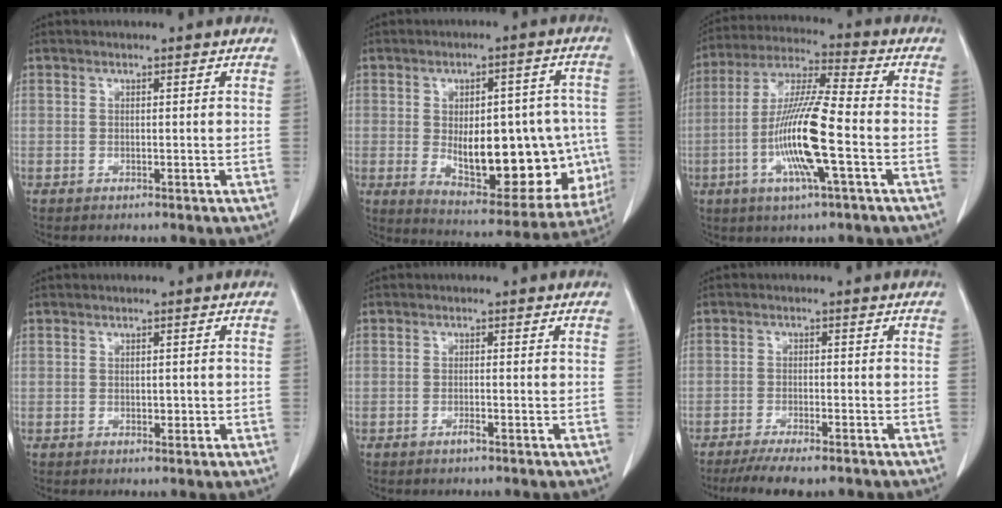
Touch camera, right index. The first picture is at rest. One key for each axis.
{"total": 20.7, "fx": -3.2, "fy": 9.3, "fz": 18.2, "tx": -0.215, "ty": 0.018, "tz": -0.013}
{"total": 13.9, "fx": -3.6, "fy": 0.7, "fz": 13.4, "tx": -0.270, "ty": -0.007, "tz": -0.072}
{"total": 1.2, "fx": -0.2, "fy": 0.8, "fz": 0.9, "tx": -0.011, "ty": 0.000, "tz": 0.000}
{"total": 1.1, "fx": -0.8, "fy": 0.0, "fz": 0.8, "tx": -0.019, "ty": 0.000, "tz": -0.013}
{"total": 8.1, "fx": -6.6, "fy": 1.4, "fz": 4.6, "tx": -0.064, "ty": -0.014, "tz": -0.102}